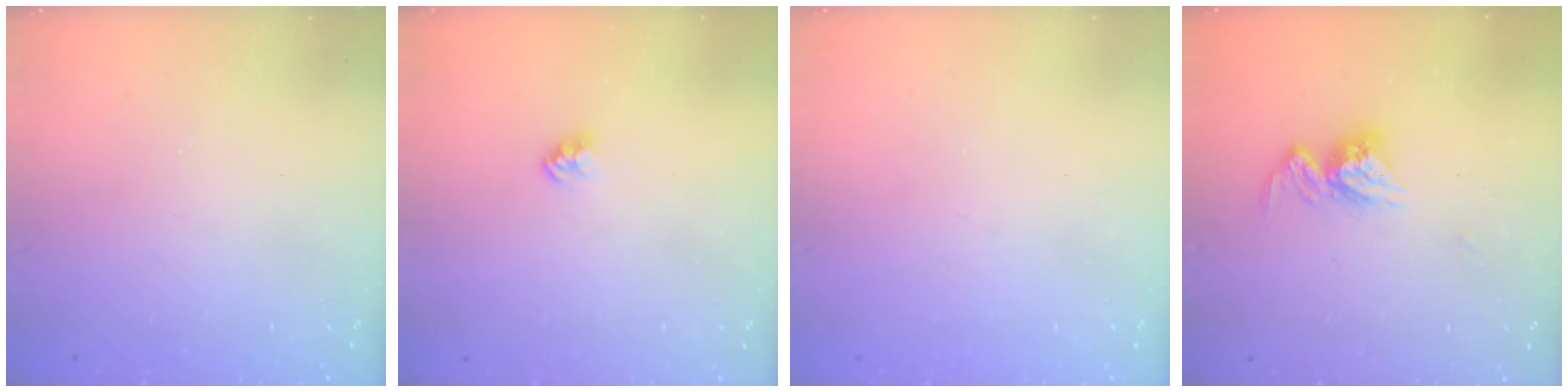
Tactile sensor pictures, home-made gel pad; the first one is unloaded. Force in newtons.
{"total": 2.3, "press": 2.3, "slide": 0.1}
{"total": 0.5, "press": 0.5, "slide": 0.1}
{"total": 10.0, "press": 10.0, "slide": 0.8}